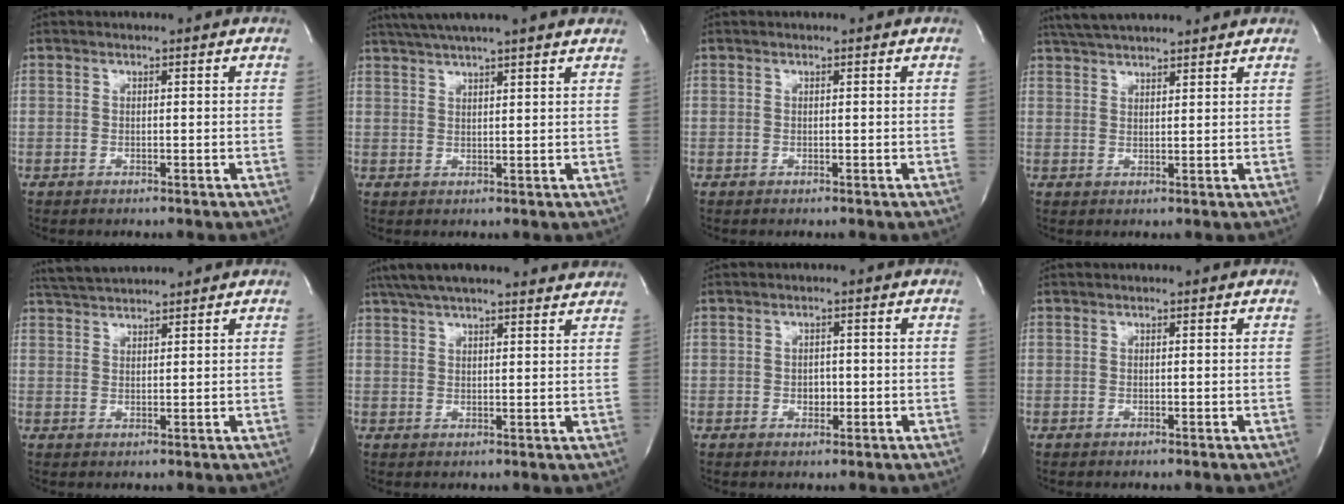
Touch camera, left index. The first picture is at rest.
{"total": 12.4, "force": [10.6, 0.2, 6.5], "torque": [-0.116, 0.038, 0.143]}
{"total": 0.0}
{"total": 9.5, "force": [8.5, 1.1, 4.1], "torque": [-0.074, 0.036, 0.131]}
{"total": 4.9, "force": [4.8, -0.1, 1.3], "torque": [-0.031, 0.023, 0.091]}
{"total": 19.1, "force": [17.1, 2.6, 8.1], "torque": [-0.133, 0.043, 0.232]}
{"total": 1.7, "force": [-0.4, 1.3, 1.0], "torque": [-0.015, 0.001, -0.005]}
{"total": 0.0}